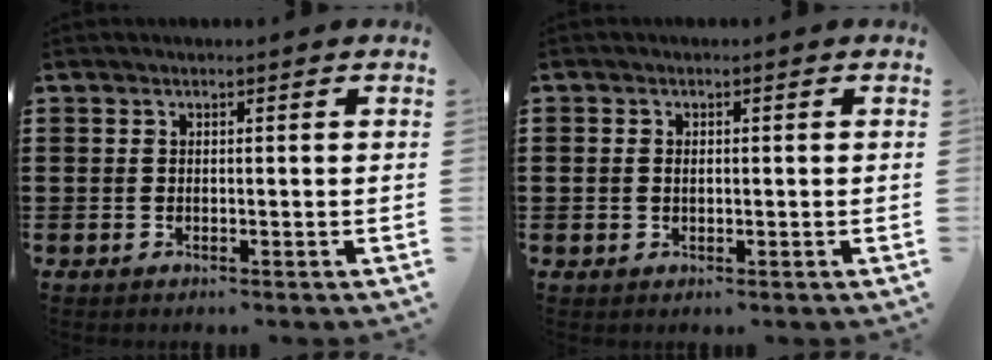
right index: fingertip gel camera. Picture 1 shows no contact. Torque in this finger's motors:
{"motor_torque": [-0.12, 0.50, 0.00, -0.01]}